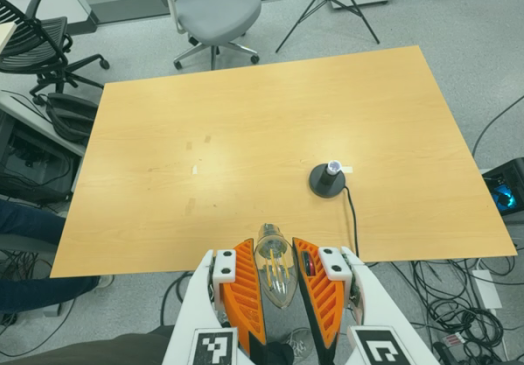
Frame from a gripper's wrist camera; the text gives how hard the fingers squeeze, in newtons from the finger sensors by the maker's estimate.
{"total": 10.2, "left": 10.1, "right": 10.3}